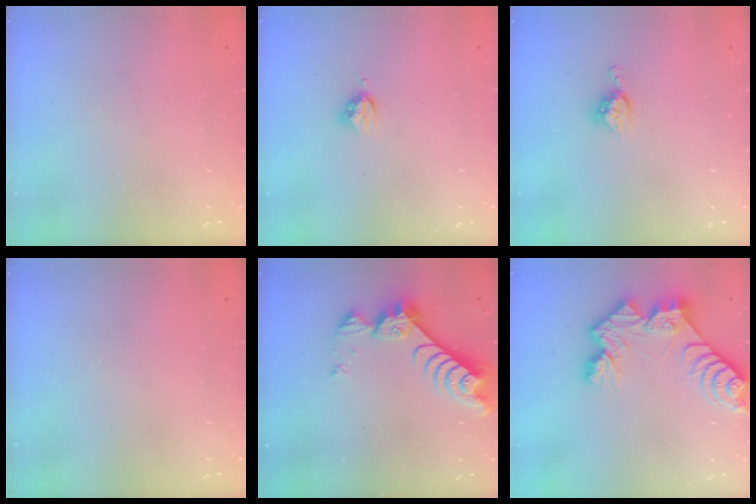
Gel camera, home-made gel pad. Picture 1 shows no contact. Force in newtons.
{"total": 3.4, "press": 3.4, "slide": 0.4}
{"total": 6.5, "press": 6.5, "slide": 0.4}
{"total": 0.0}
{"total": 8.5, "press": 8.5, "slide": 0.9}
{"total": 12.3, "press": 12.3, "slide": 1.3}